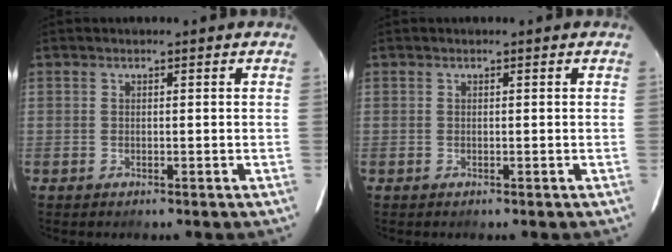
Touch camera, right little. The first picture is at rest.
{"total": 0.0}